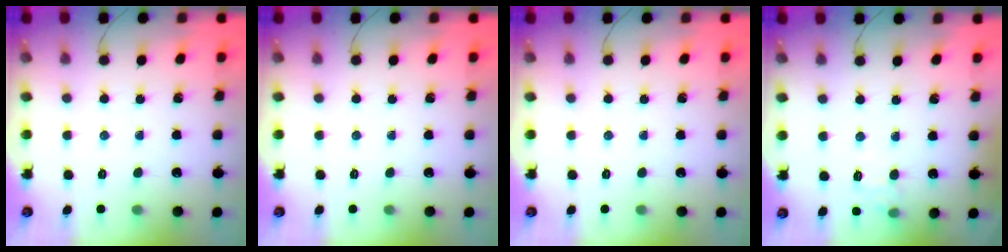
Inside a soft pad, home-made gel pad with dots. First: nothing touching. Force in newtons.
{"total": 0.0}
{"total": 0.0}
{"total": 7.5, "press": 7.3, "slide": 2.0}